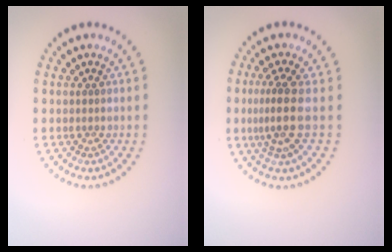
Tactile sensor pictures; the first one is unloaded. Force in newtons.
{"total": 3.0, "press": 2.2, "slide": 2.1}